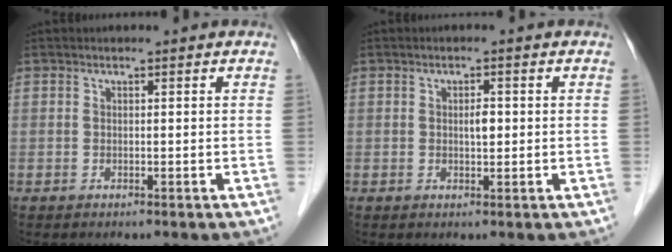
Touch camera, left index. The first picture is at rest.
{"total": 1.7, "force": [-0.2, 0.6, 1.5], "torque": [-0.026, -0.003, -0.002]}